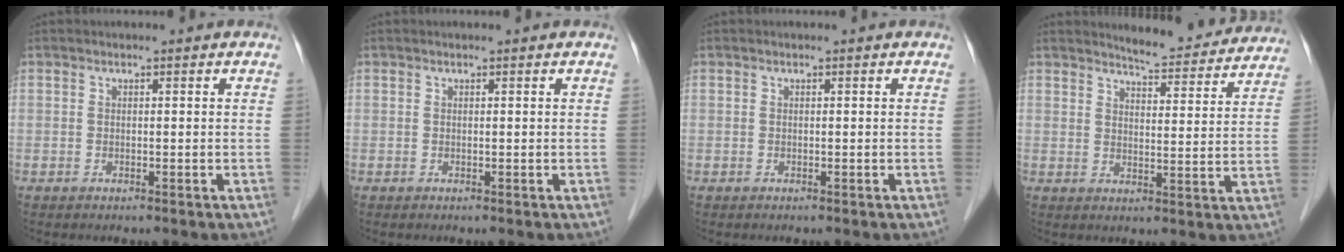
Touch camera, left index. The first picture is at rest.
{"total": 0.0}
{"total": 0.0}
{"total": 11.4, "force": [11.1, 1.5, 2.6], "torque": [-0.029, -0.015, 0.127]}